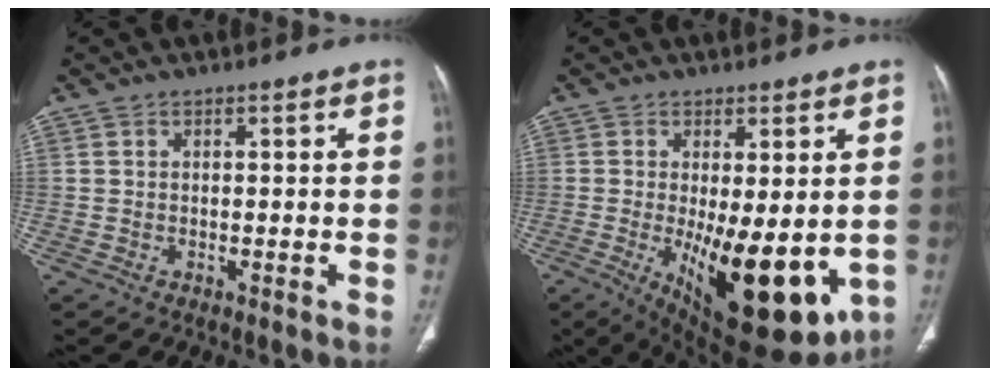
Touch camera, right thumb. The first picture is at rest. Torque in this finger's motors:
{"motor_torque": [1.55, 3.45, 0.12, 0.08, 0.46]}